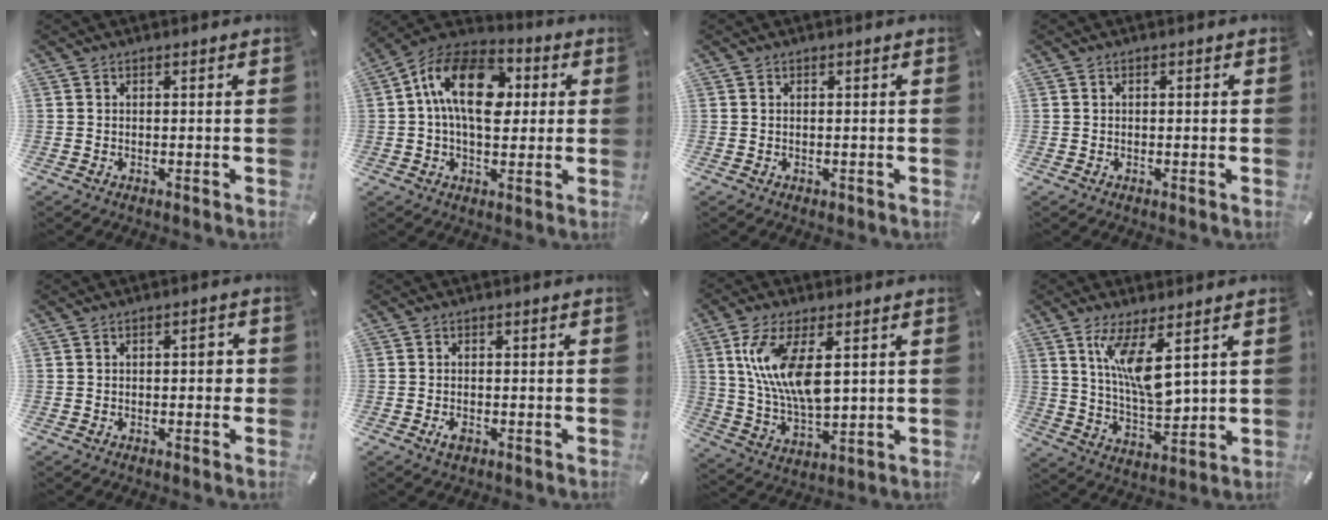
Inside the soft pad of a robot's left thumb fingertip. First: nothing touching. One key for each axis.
{"total": 16.9, "fx": 2.2, "fy": 10.8, "fz": 12.7, "tx": -0.238, "ty": 0.006, "tz": 0.033}
{"total": 0.5, "fx": 0.0, "fy": 0.4, "fz": 0.2, "tx": -0.005, "ty": 0.003, "tz": -0.002}
{"total": 0.6, "fx": -0.2, "fy": 0.4, "fz": 0.4, "tx": -0.007, "ty": 0.002, "tz": -0.004}
{"total": 2.6, "fx": -0.1, "fy": 1.3, "fz": 2.3, "tx": -0.034, "ty": 0.005, "tz": -0.006}
{"total": 2.1, "fx": -0.9, "fy": 1.2, "fz": 1.5, "tx": -0.034, "ty": 0.002, "tz": -0.018}
{"total": 13.2, "fx": 4.2, "fy": 6.1, "fz": 11.0, "tx": -0.229, "ty": -0.014, "tz": 0.069}
{"total": 11.4, "fx": 5.2, "fy": 3.8, "fz": 9.4, "tx": -0.186, "ty": -0.025, "tz": 0.089}